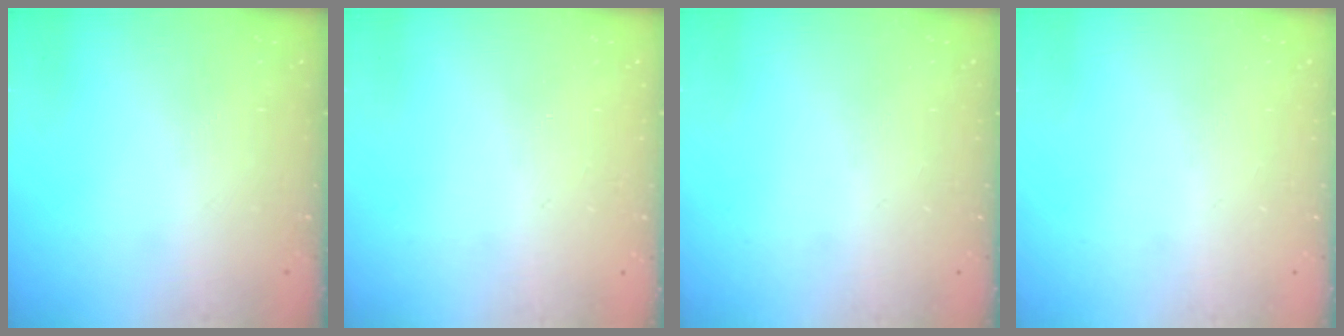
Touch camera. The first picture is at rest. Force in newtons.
{"total": 2.6, "press": 2.6, "slide": 0.2}
{"total": 0.0}
{"total": 0.0}